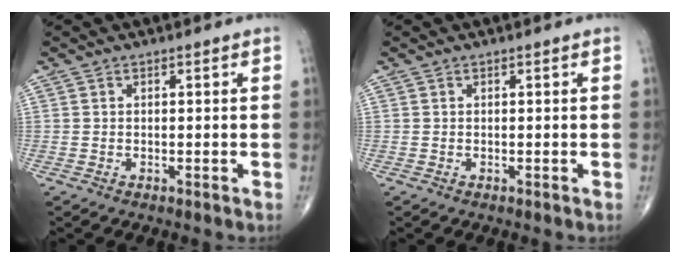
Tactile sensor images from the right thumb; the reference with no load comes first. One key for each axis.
{"total": 0.0}